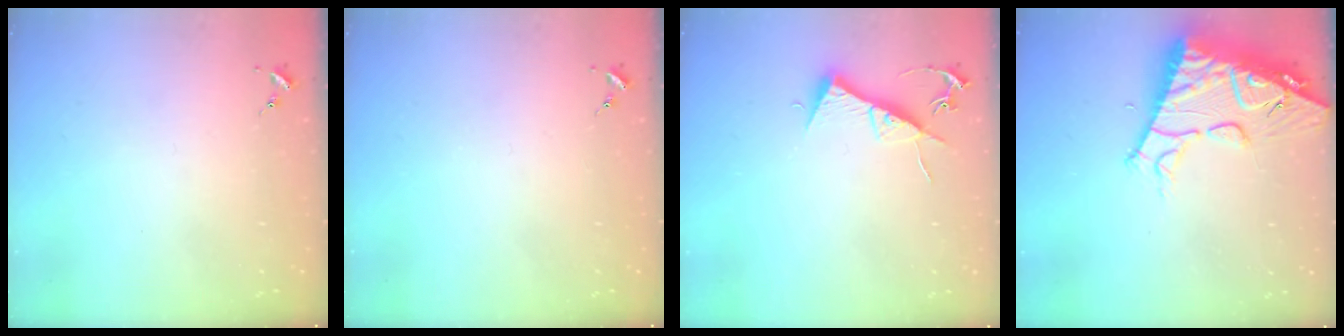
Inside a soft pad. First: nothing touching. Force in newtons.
{"total": 0.0}
{"total": 9.6, "press": 9.6, "slide": 0.6}
{"total": 17.5, "press": 17.4, "slide": 1.8}